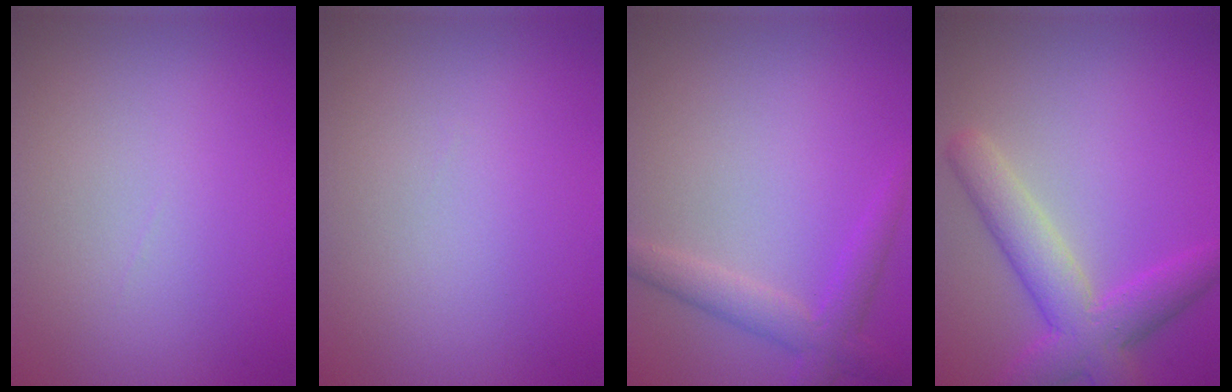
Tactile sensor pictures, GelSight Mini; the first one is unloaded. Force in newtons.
{"total": 0.0}
{"total": 3.0, "press": 3.0, "slide": 0.0}
{"total": 5.6, "press": 5.6, "slide": 0.4}